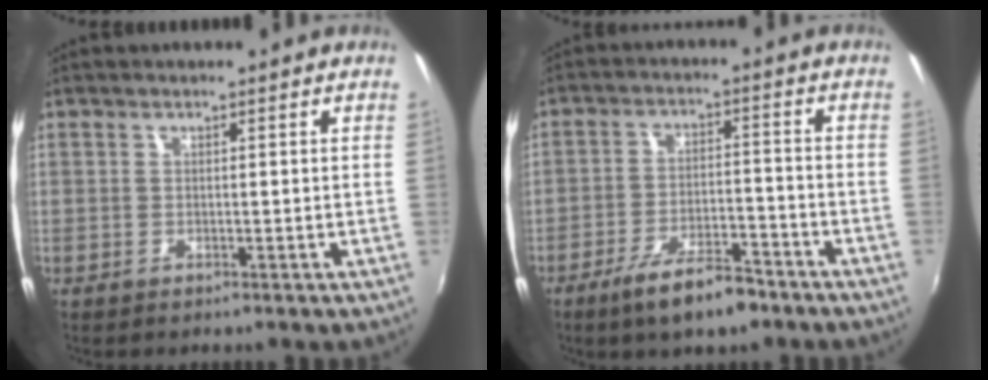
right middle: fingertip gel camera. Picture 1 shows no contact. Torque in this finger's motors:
{"motor_torque": [1.11, -1.03, 0.45, 0.10]}